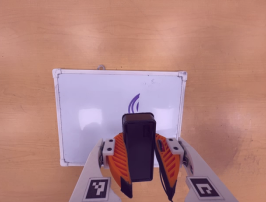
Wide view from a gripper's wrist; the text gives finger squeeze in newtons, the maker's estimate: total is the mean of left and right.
{"total": 6.6, "left": 6.2, "right": 7.0}